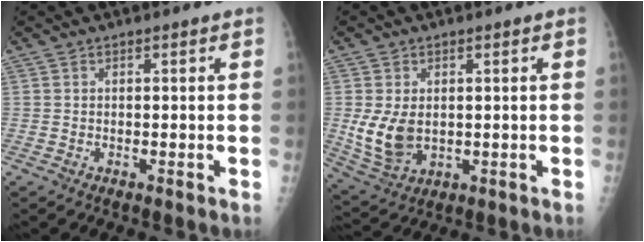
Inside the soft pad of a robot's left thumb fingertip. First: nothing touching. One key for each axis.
{"total": 8.1, "fx": 0.2, "fy": 5.5, "fz": 5.9, "tx": -0.107, "ty": -0.012, "tz": 0.020}